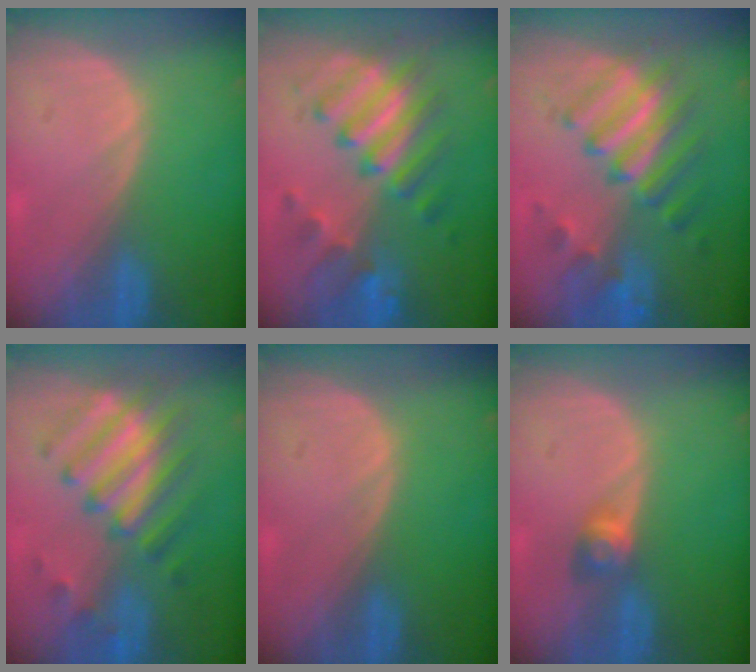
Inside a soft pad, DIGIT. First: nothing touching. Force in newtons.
{"total": 8.4, "press": 8.4, "slide": 0.3}
{"total": 8.7, "press": 8.3, "slide": 2.4}
{"total": 8.3, "press": 8.3, "slide": 0.7}
{"total": 0.0}
{"total": 2.9, "press": 2.5, "slide": 1.4}